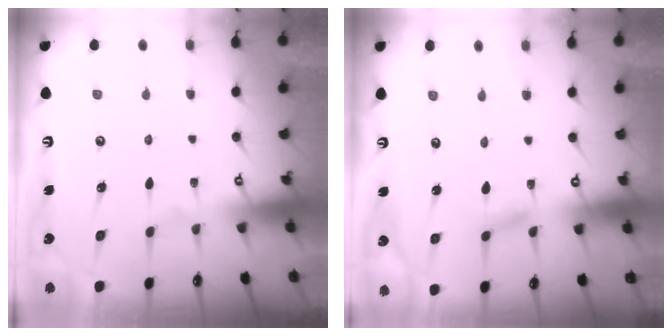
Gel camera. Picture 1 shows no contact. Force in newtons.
{"total": 1.5, "press": 1.5, "slide": 0.2}